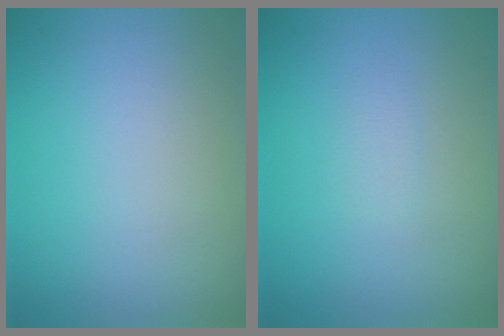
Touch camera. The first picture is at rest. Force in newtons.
{"total": 0.7, "press": 0.6, "slide": 0.2}